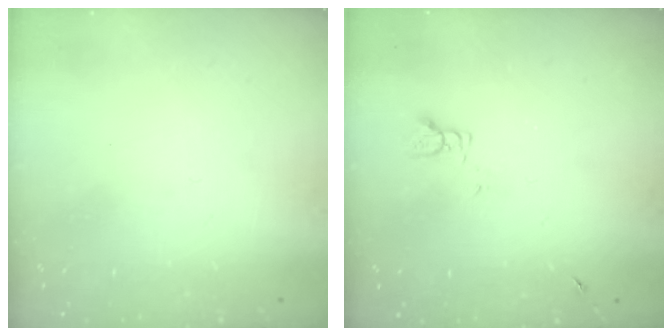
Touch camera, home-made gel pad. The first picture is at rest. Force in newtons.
{"total": 2.0, "press": 2.0, "slide": 0.3}